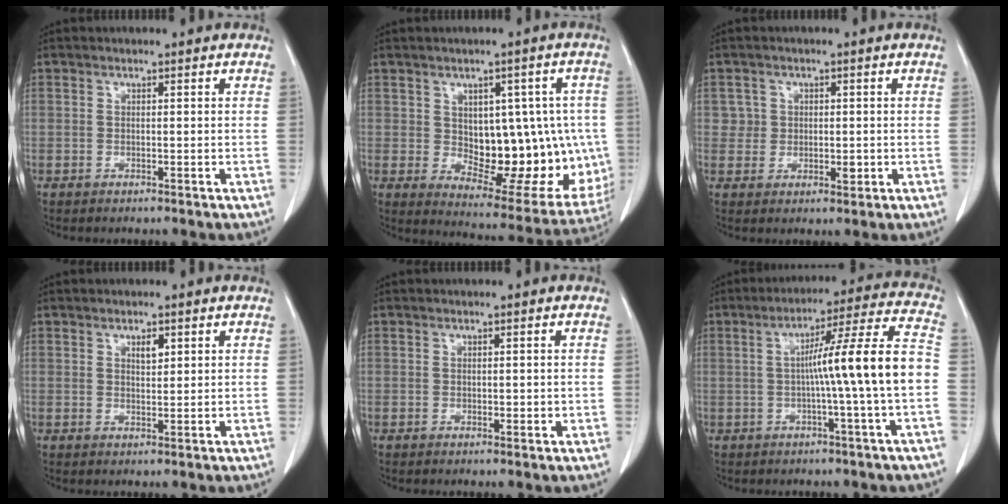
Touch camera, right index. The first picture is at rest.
{"total": 17.8, "force": [-0.6, 8.9, 15.4], "torque": [-0.171, 0.013, 0.024]}
{"total": 3.1, "force": [0.4, 3.0, 0.7], "torque": [0.001, 0.002, 0.007]}
{"total": 1.9, "force": [1.0, 0.8, 1.4], "torque": [-0.023, -0.003, 0.017]}
{"total": 1.2, "force": [0.0, 0.7, 1.0], "torque": [-0.010, -0.001, 0.002]}
{"total": 12.7, "force": [-1.4, -1.6, 12.5], "torque": [-0.186, 0.018, -0.023]}